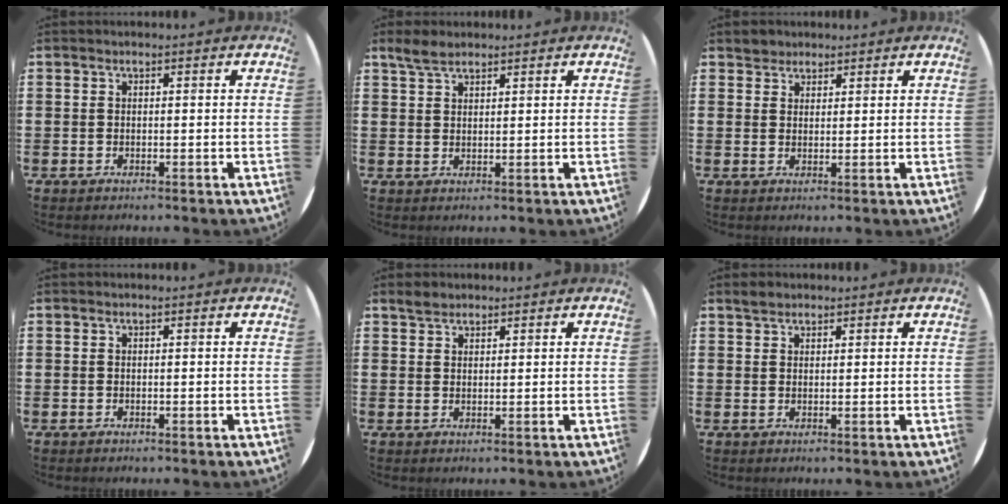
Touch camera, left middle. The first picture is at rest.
{"total": 3.0, "force": [2.5, 1.1, 1.3], "torque": [-0.022, 0.003, 0.045]}
{"total": 2.0, "force": [1.8, 0.9, -0.3], "torque": [0.010, 0.001, 0.035]}
{"total": 0.0}
{"total": 1.9, "force": [1.7, 0.7, 0.2], "torque": [0.000, 0.001, 0.032]}
{"total": 1.5, "force": [1.4, 0.6, 0.2], "torque": [0.002, 0.001, 0.024]}